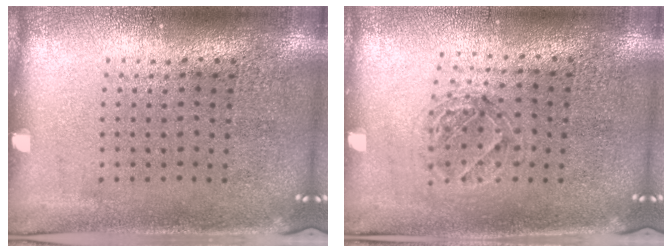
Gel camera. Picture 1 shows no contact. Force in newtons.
{"total": 1.2, "press": 1.1, "slide": 0.5}